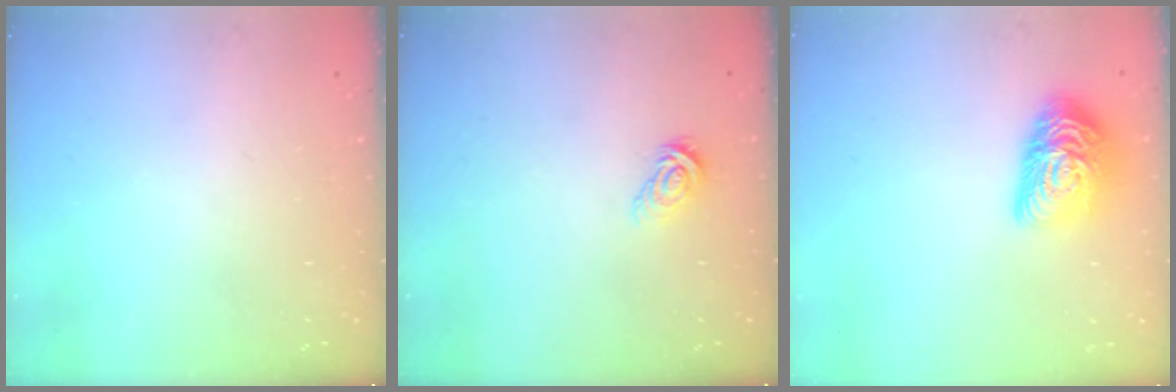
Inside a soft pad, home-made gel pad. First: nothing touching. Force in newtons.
{"total": 6.6, "press": 6.6, "slide": 0.2}
{"total": 14.9, "press": 14.9, "slide": 0.8}